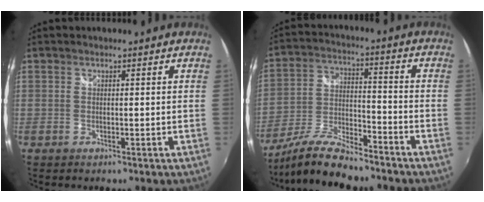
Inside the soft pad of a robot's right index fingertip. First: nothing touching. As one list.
[{"total": 12.4, "force": [-10.6, 2.7, 5.9], "torque": [-0.131, -0.004, -0.198]}]